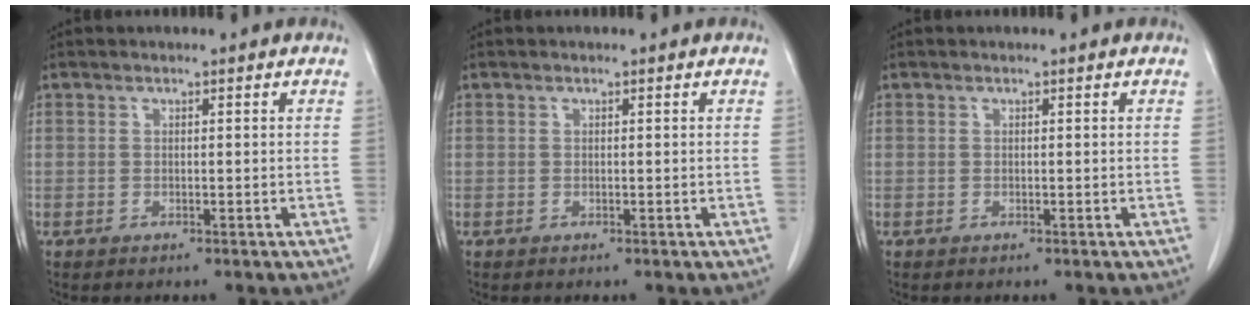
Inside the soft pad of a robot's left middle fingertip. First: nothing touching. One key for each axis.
{"total": 0.0}
{"total": 0.0}